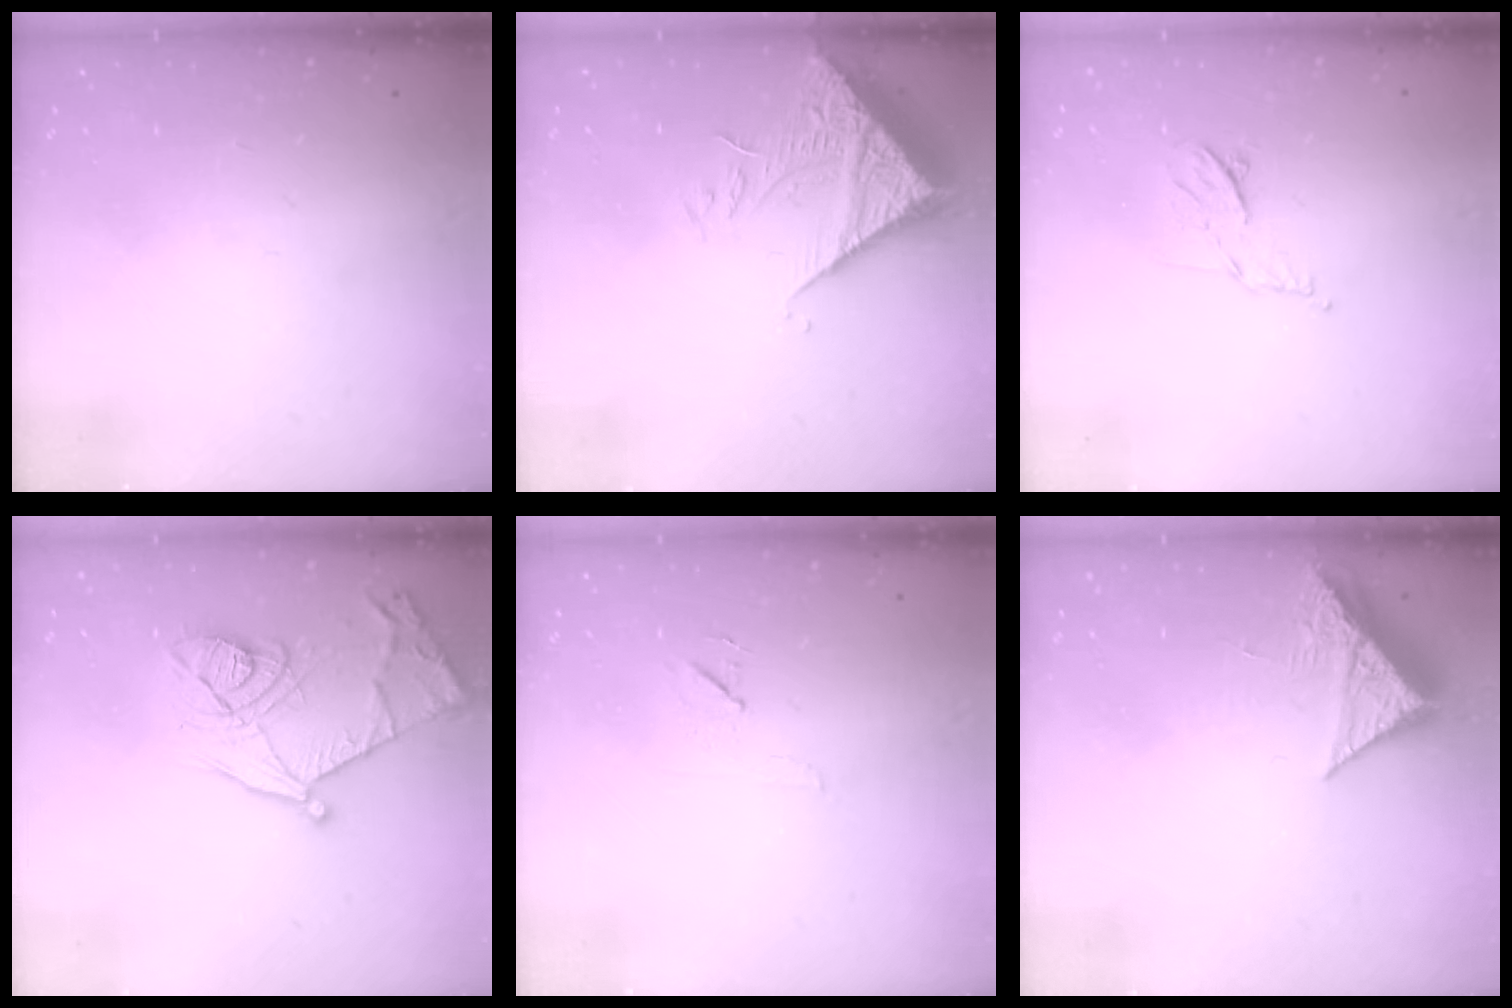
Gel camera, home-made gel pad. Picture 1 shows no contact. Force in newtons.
{"total": 9.3, "press": 9.2, "slide": 1.2}
{"total": 7.4, "press": 7.3, "slide": 1.2}
{"total": 17.1, "press": 17.1, "slide": 1.2}
{"total": 5.9, "press": 5.9, "slide": 0.9}
{"total": 7.6, "press": 7.6, "slide": 0.4}